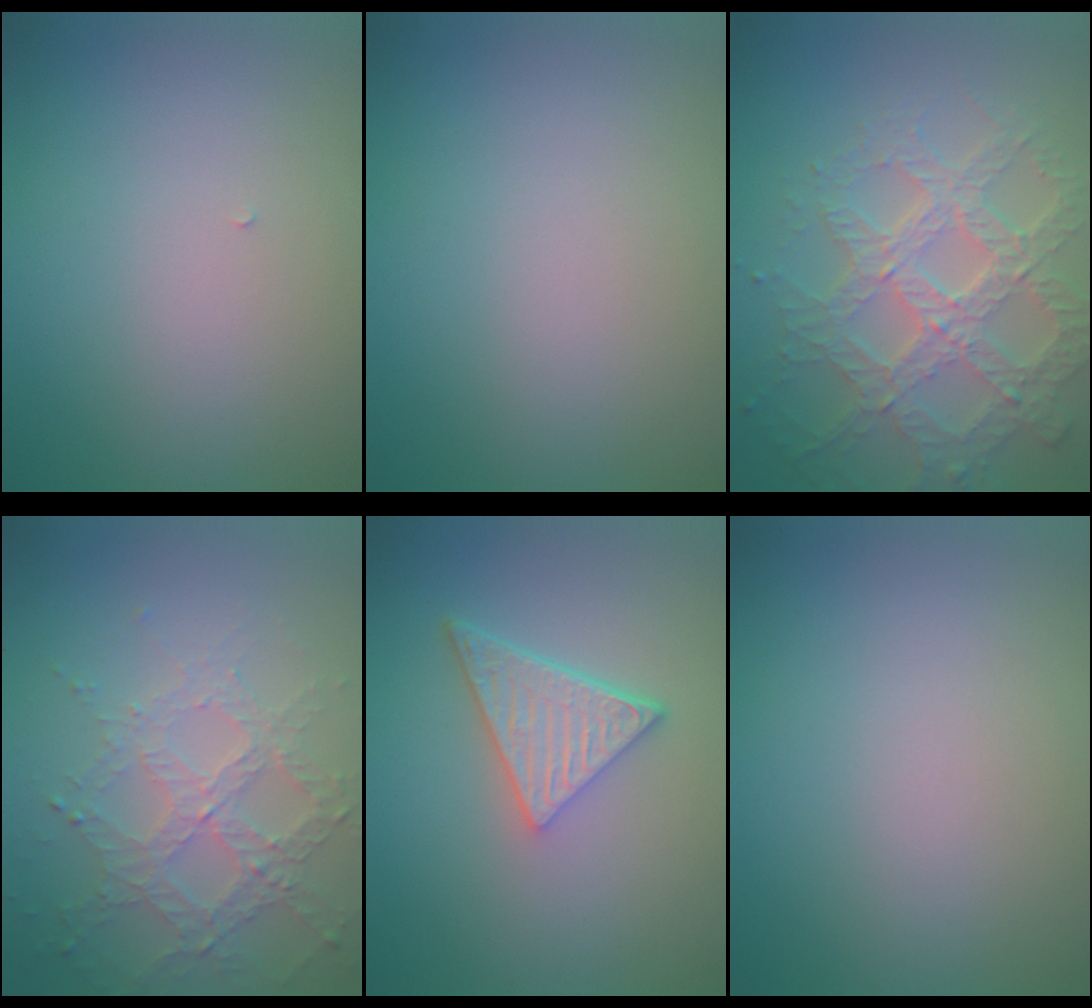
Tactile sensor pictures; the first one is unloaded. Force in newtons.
{"total": 0.0}
{"total": 7.7, "press": 5.4, "slide": 5.4}
{"total": 4.3, "press": 3.1, "slide": 2.9}
{"total": 5.0, "press": 3.5, "slide": 3.6}
{"total": 0.0}